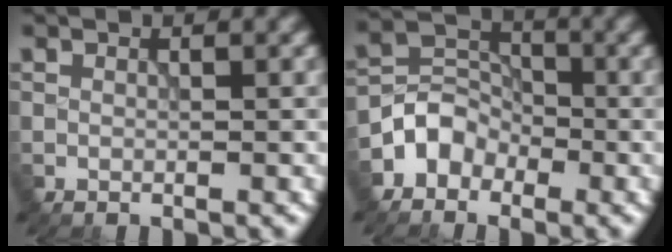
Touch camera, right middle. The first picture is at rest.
{"total": 3.3, "force": [-2.0, 2.5, 0.7], "torque": [-0.006, 0.010, -0.044]}